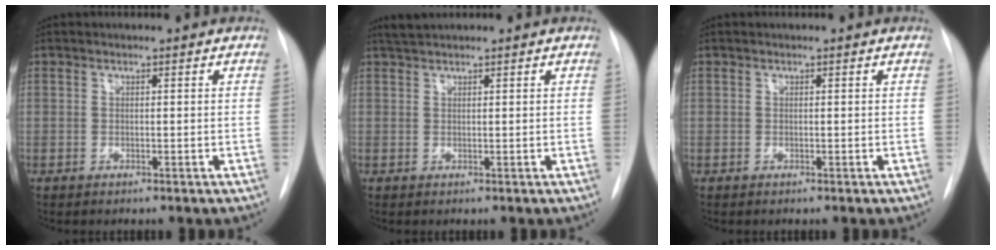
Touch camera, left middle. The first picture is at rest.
{"total": 1.6, "force": [1.5, -0.2, 0.4], "torque": [-0.013, 0.010, 0.033]}
{"total": 0.0}